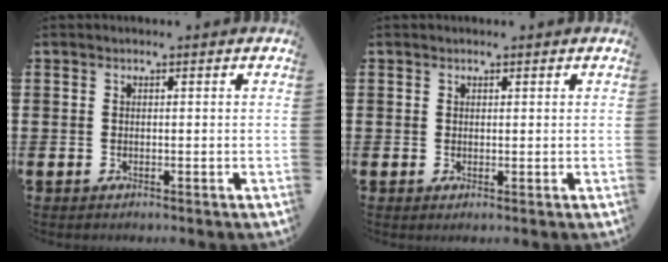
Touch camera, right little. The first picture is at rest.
{"total": 0.0}